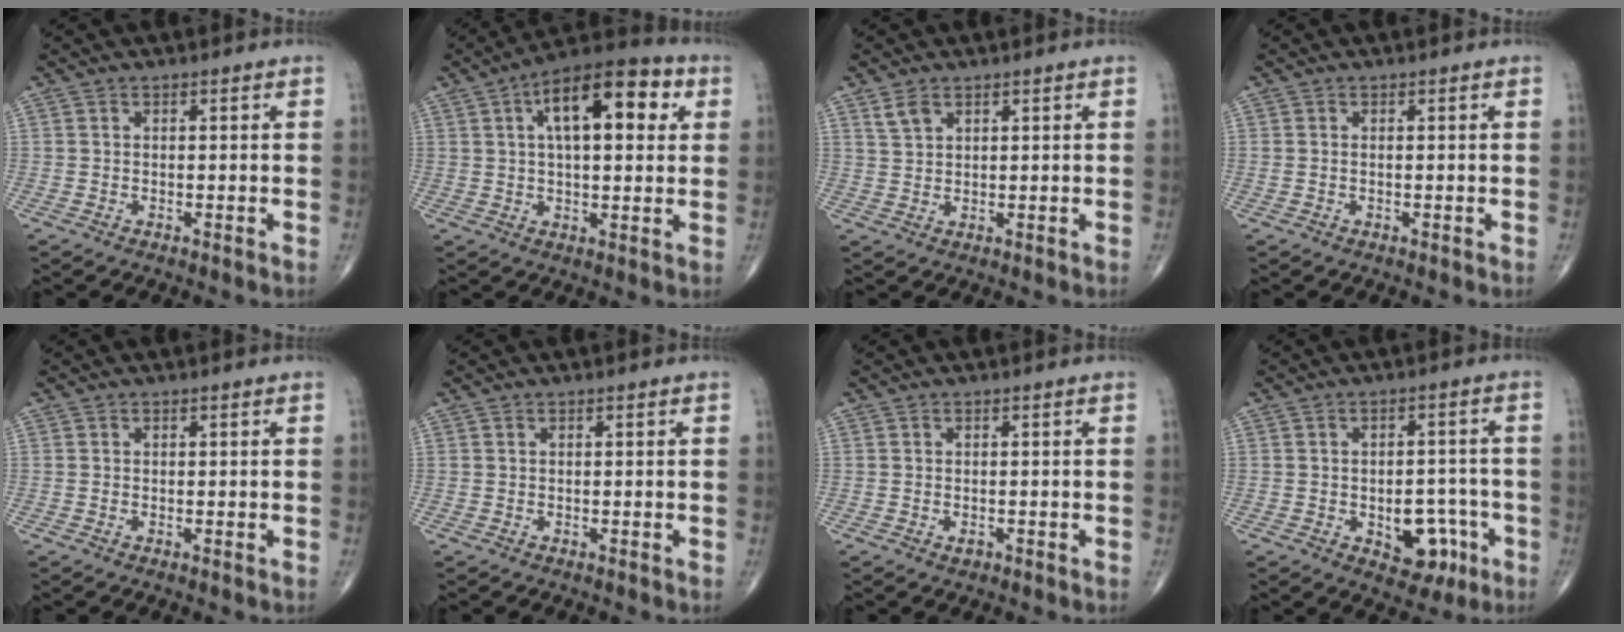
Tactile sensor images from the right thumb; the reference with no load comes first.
{"total": 16.5, "force": [5.0, 7.3, 13.9], "torque": [-0.183, 0.020, 0.068]}
{"total": 2.7, "force": [1.9, 1.5, 1.4], "torque": [-0.025, -0.004, 0.044]}
{"total": 0.6, "force": [0.0, 0.3, 0.5], "torque": [-0.018, 0.004, 0.003]}
{"total": 0.0}
{"total": 0.0}
{"total": 0.9, "force": [-0.4, 0.5, 0.6], "torque": [-0.008, -0.001, -0.005]}
{"total": 8.9, "force": [-3.2, 5.6, 6.1], "torque": [-0.045, 0.026, -0.033]}